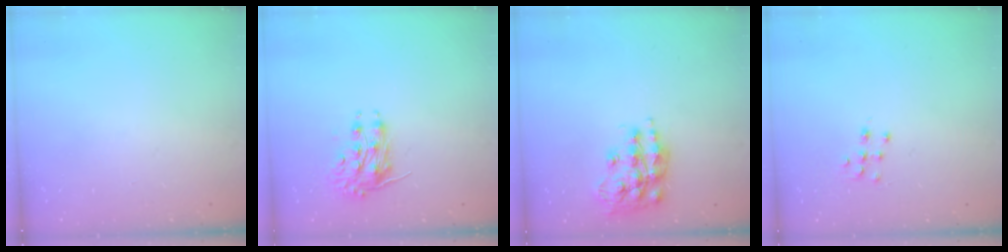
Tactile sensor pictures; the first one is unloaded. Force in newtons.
{"total": 8.2, "press": 8.2, "slide": 0.3}
{"total": 16.0, "press": 16.0, "slide": 1.2}
{"total": 7.2, "press": 7.2, "slide": 0.5}